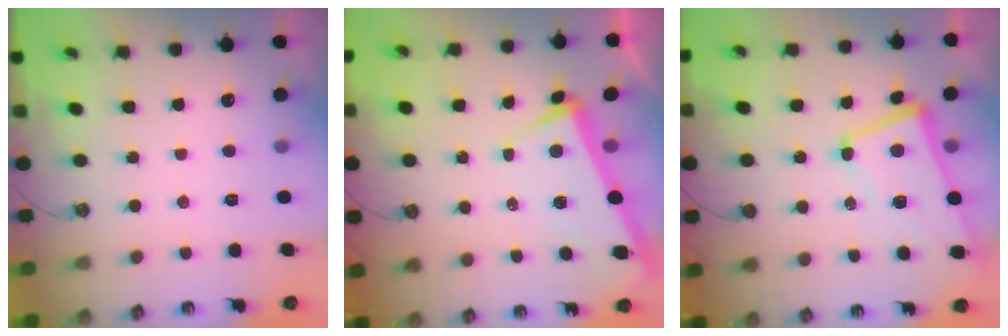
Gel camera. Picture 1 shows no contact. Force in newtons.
{"total": 3.6, "press": 3.6, "slide": 0.0}
{"total": 2.8, "press": 2.1, "slide": 1.9}